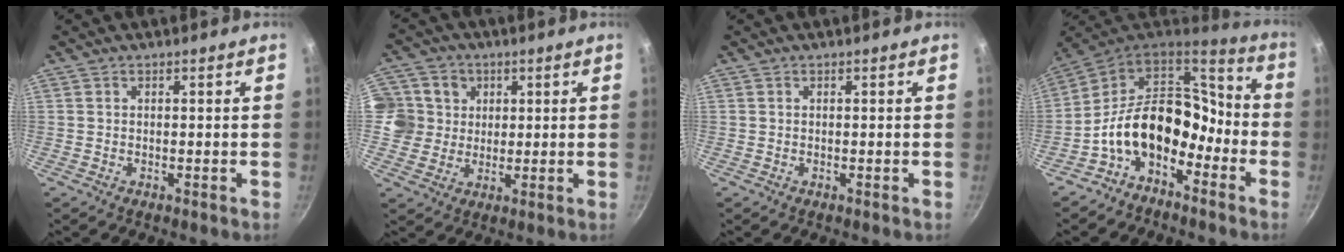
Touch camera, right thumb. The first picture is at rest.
{"total": 8.9, "force": [2.1, 8.3, 2.2], "torque": [-0.002, -0.002, 0.029]}
{"total": 0.0}
{"total": 16.4, "force": [-6.0, 11.0, 10.6], "torque": [-0.145, 0.077, -0.127]}